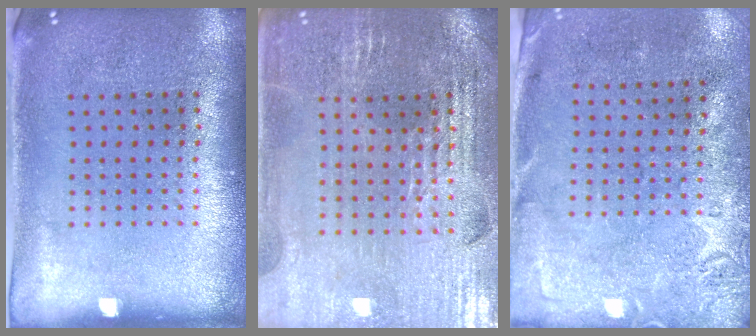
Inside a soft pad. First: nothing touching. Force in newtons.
{"total": 2.9, "press": 2.9, "slide": 0.6}
{"total": 2.8, "press": 2.2, "slide": 1.8}